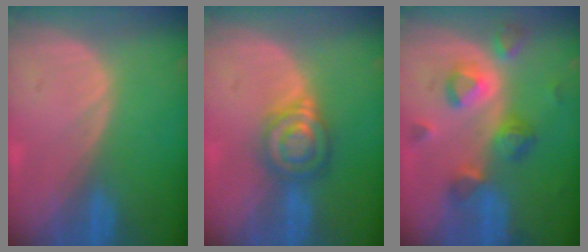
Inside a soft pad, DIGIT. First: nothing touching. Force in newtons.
{"total": 6.0, "press": 5.9, "slide": 1.0}
{"total": 7.6, "press": 7.5, "slide": 1.6}